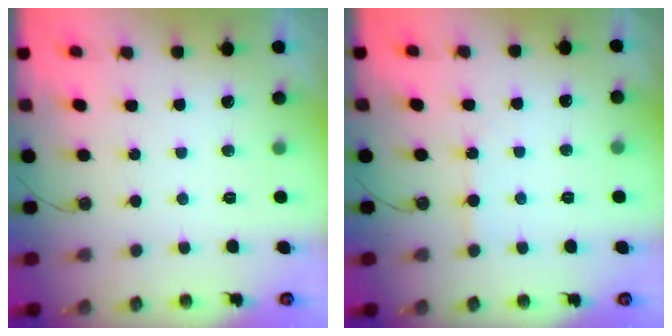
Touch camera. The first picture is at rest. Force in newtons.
{"total": 3.2, "press": 3.2, "slide": 0.5}